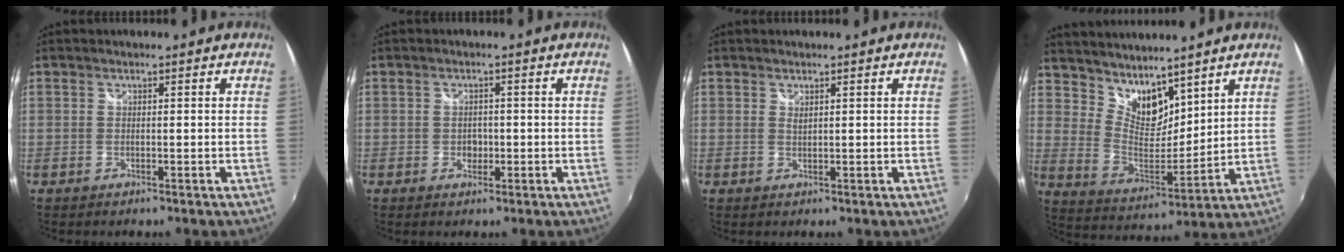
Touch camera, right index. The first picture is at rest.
{"total": 2.3, "force": [-0.5, 2.0, 1.0], "torque": [-0.014, 0.001, -0.008]}
{"total": 0.7, "force": [0.5, 0.3, 0.4], "torque": [-0.007, 0.001, 0.009]}
{"total": 10.7, "force": [8.7, 4.7, 4.2], "torque": [-0.076, -0.003, 0.170]}